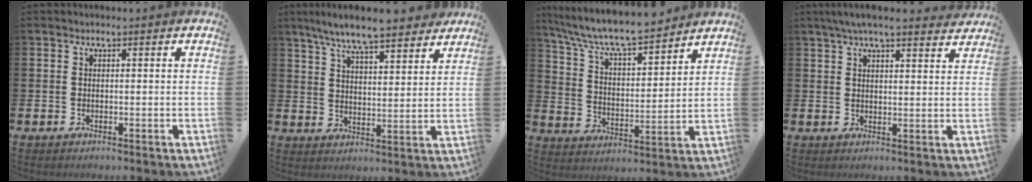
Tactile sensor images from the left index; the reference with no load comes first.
{"total": 8.4, "force": [7.9, 0.9, 3.0], "torque": [-0.080, -0.040, 0.141]}
{"total": 8.7, "force": [8.2, 1.3, 2.8], "torque": [-0.094, -0.056, 0.143]}
{"total": 5.4, "force": [4.9, 0.7, 2.2], "torque": [-0.051, -0.011, 0.088]}